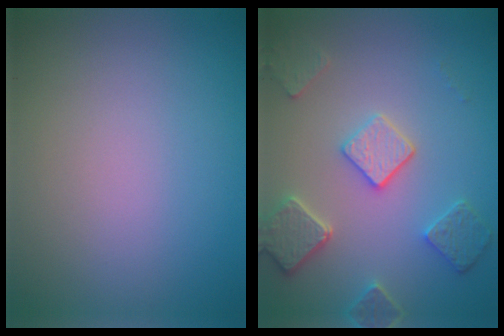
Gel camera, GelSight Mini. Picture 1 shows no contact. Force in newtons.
{"total": 4.6, "press": 3.8, "slide": 2.6}